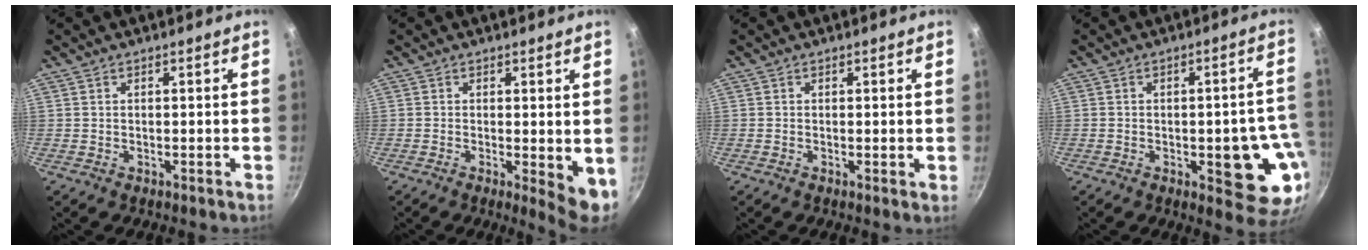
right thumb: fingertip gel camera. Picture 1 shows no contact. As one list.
[{"total": 5.6, "force": [-0.3, 1.8, 5.3], "torque": [-0.069, -0.013, -0.002]}, {"total": 0.7, "force": [0.1, 0.2, 0.6], "torque": [-0.010, -0.003, -0.002]}, {"total": 13.3, "force": [-3.1, 5.5, 11.7], "torque": [-0.087, 0.011, -0.037]}]